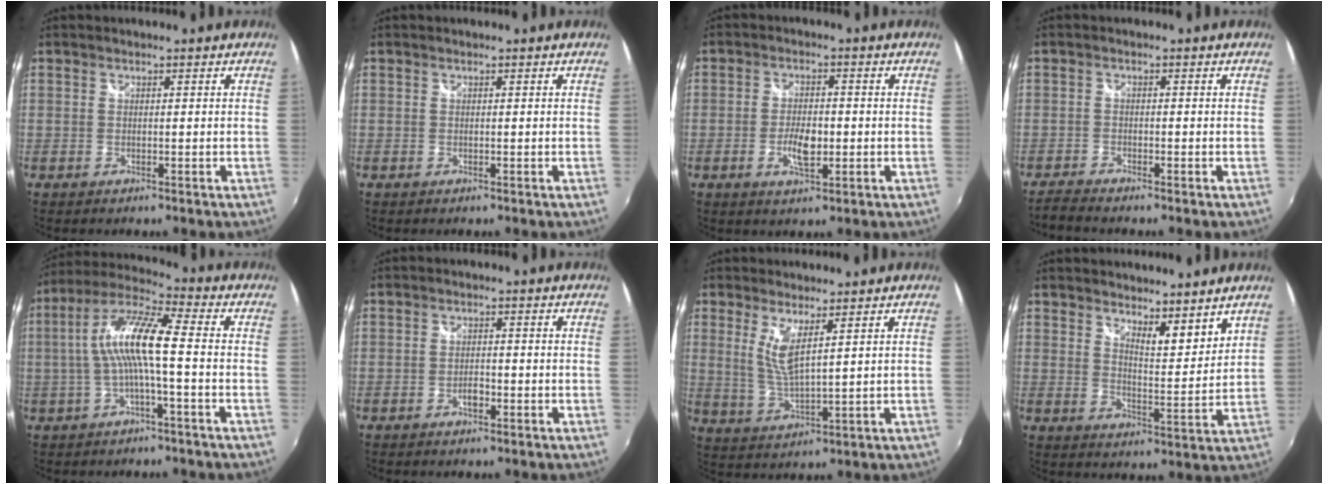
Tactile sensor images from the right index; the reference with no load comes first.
{"total": 0.0}
{"total": 5.4, "force": [-1.4, 2.5, 4.6], "torque": [-0.092, -0.002, -0.026]}
{"total": 2.5, "force": [-2.4, -0.1, 0.6], "torque": [-0.021, -0.012, -0.050]}
{"total": 11.2, "force": [-0.8, 1.3, 11.0], "torque": [-0.220, 0.018, -0.015]}
{"total": 1.9, "force": [-1.2, 0.9, 1.2], "torque": [-0.023, 0.000, -0.022]}
{"total": 5.7, "force": [2.7, 0.8, 5.0], "torque": [-0.103, -0.017, 0.054]}
{"total": 7.4, "force": [6.3, 1.8, 3.5], "torque": [-0.043, -0.011, 0.097]}